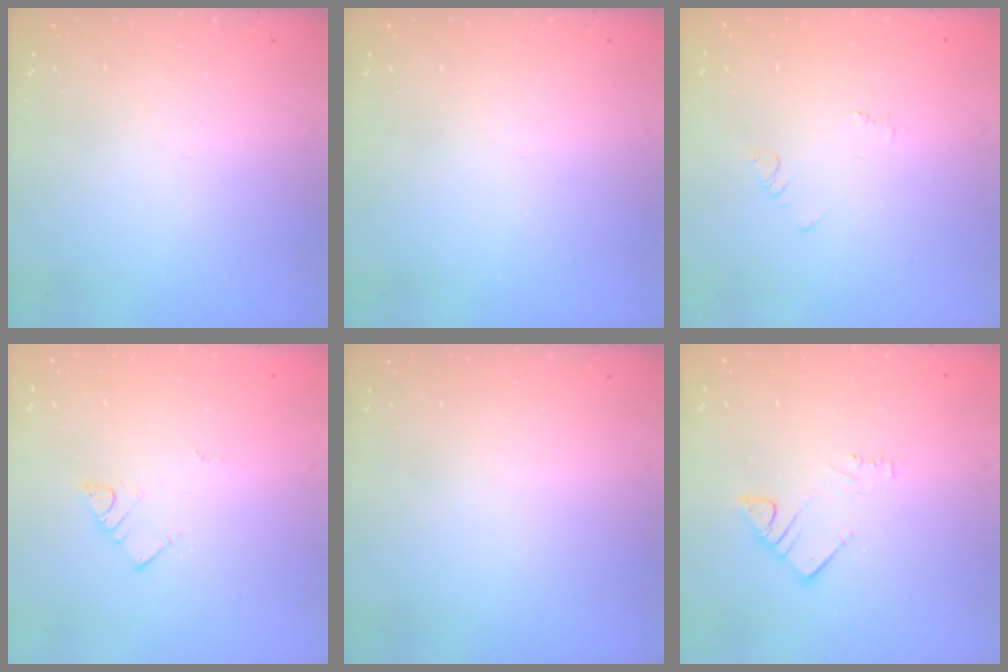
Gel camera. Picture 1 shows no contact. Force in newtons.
{"total": 0.0}
{"total": 2.9, "press": 2.9, "slide": 0.4}
{"total": 2.9, "press": 2.9, "slide": 0.3}
{"total": 0.0}
{"total": 3.1, "press": 3.0, "slide": 0.4}